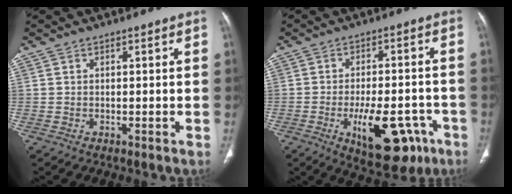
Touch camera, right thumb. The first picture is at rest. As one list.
[{"total": 14.7, "force": [-6.3, 6.8, 11.4], "torque": [-0.143, 0.024, -0.078]}]